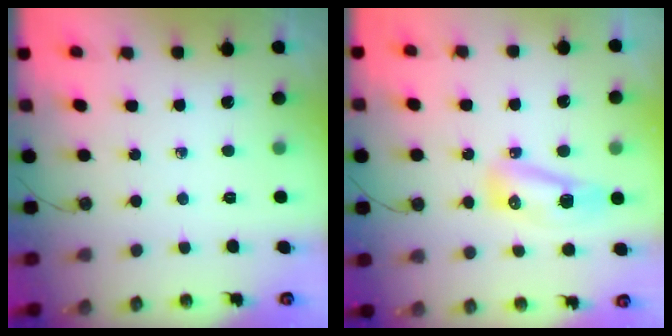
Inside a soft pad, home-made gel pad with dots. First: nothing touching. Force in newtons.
{"total": 7.9, "press": 7.8, "slide": 1.5}